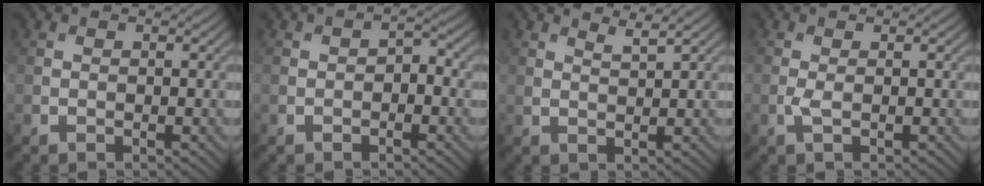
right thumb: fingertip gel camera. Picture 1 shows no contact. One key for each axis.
{"total": 1.7, "fx": -0.7, "fy": 1.0, "fz": 1.1, "tx": -0.019, "ty": 0.002, "tz": -0.017}
{"total": 1.7, "fx": 1.5, "fy": 0.1, "fz": 0.8, "tx": -0.022, "ty": 0.003, "tz": 0.031}
{"total": 1.1, "fx": -0.1, "fy": 0.2, "fz": 1.1, "tx": -0.028, "ty": -0.001, "tz": -0.004}